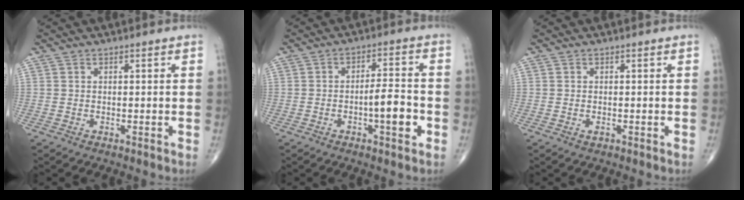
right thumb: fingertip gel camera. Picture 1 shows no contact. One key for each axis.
{"total": 7.3, "fx": -2.3, "fy": 2.1, "fz": 6.6, "tx": -0.094, "ty": 0.018, "tz": -0.035}
{"total": 0.8, "fx": -0.3, "fy": 0.4, "fz": 0.6, "tx": -0.011, "ty": -0.001, "tz": -0.005}